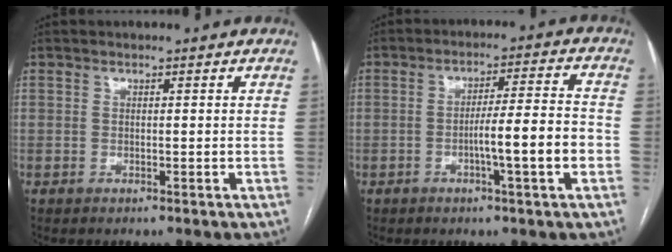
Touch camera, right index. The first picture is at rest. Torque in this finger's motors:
{"motor_torque": [1.16, -0.38, 0.31, 0.12]}